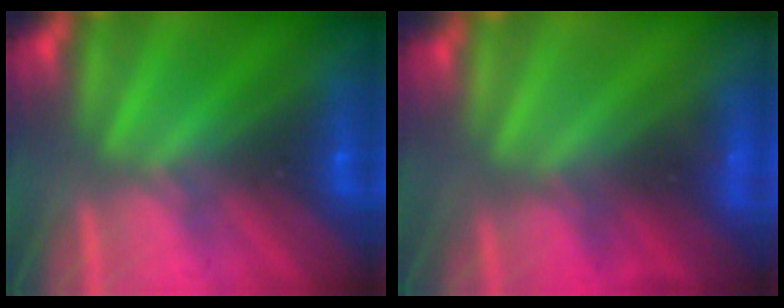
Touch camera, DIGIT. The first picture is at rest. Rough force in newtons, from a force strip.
{"total": 4.5}